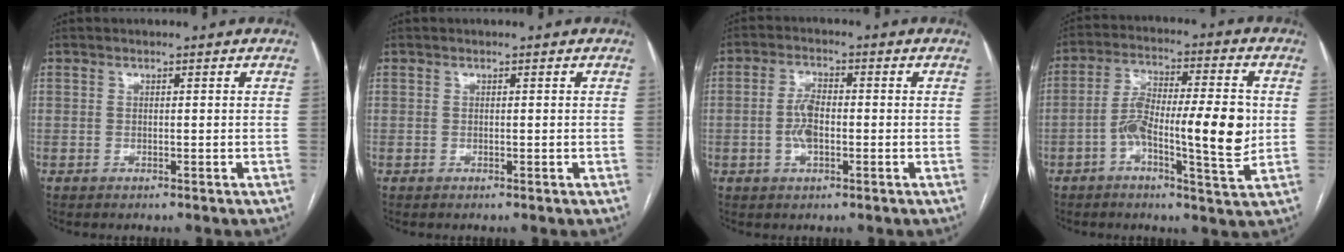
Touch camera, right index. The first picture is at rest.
{"total": 0.0}
{"total": 4.6, "force": [-0.9, 1.9, 4.0], "torque": [-0.086, 0.007, -0.018]}
{"total": 12.9, "force": [-1.8, 2.5, 12.6], "torque": [-0.218, 0.016, -0.031]}